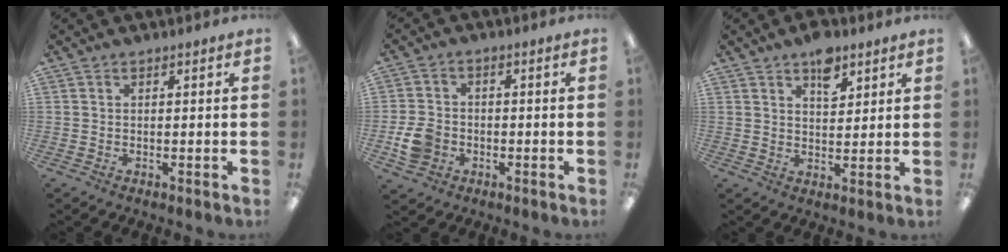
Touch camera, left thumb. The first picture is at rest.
{"total": 6.4, "force": [-2.2, 5.1, 3.2], "torque": [-0.064, 0.009, -0.040]}
{"total": 6.7, "force": [4.4, 3.6, 3.6], "torque": [-0.042, -0.017, 0.074]}